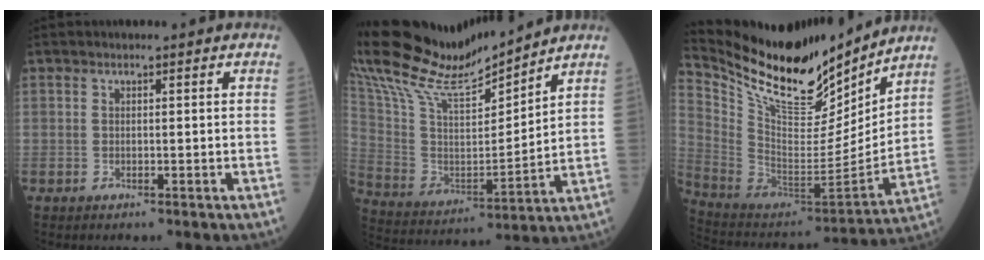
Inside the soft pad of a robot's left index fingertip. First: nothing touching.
{"total": 17.4, "force": [16.3, 1.7, 6.0], "torque": [-0.146, -0.004, 0.309]}
{"total": 21.1, "force": [18.7, 4.7, 8.7], "torque": [-0.172, -0.037, 0.327]}